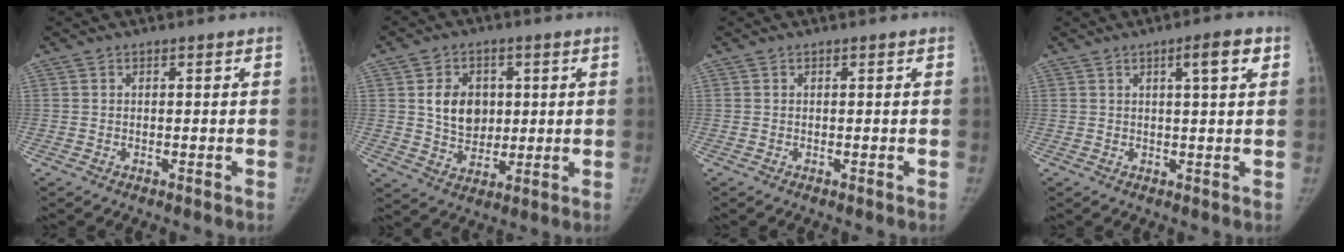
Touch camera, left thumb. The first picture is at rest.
{"total": 9.1, "force": [1.8, 7.2, 5.3], "torque": [-0.047, -0.008, 0.036]}
{"total": 0.0}
{"total": 4.7, "force": [2.1, 0.6, 4.2], "torque": [-0.056, 0.000, 0.029]}